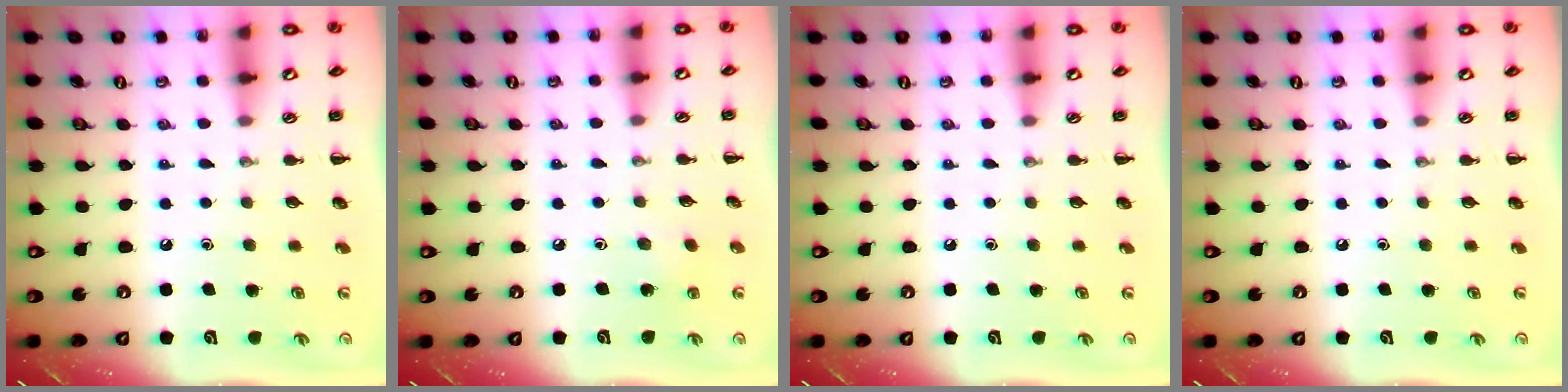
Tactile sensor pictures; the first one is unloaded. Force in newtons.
{"total": 5.4, "press": 5.2, "slide": 1.4}
{"total": 0.0}
{"total": 0.0}